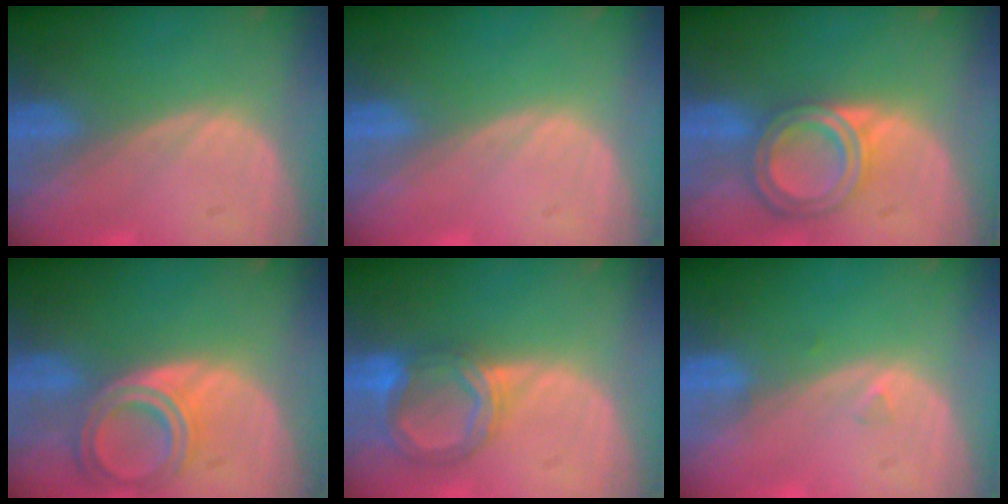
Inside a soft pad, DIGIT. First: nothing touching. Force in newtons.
{"total": 0.0}
{"total": 6.7, "press": 6.0, "slide": 3.1}
{"total": 6.5, "press": 5.9, "slide": 2.8}
{"total": 6.1, "press": 5.8, "slide": 2.0}
{"total": 0.7, "press": 0.7, "slide": 0.2}